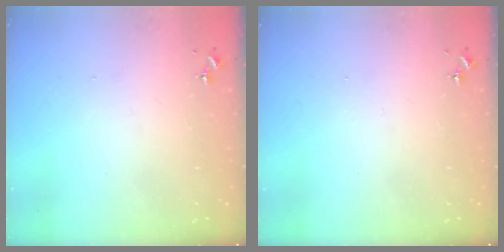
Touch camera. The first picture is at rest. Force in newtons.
{"total": 0.0}